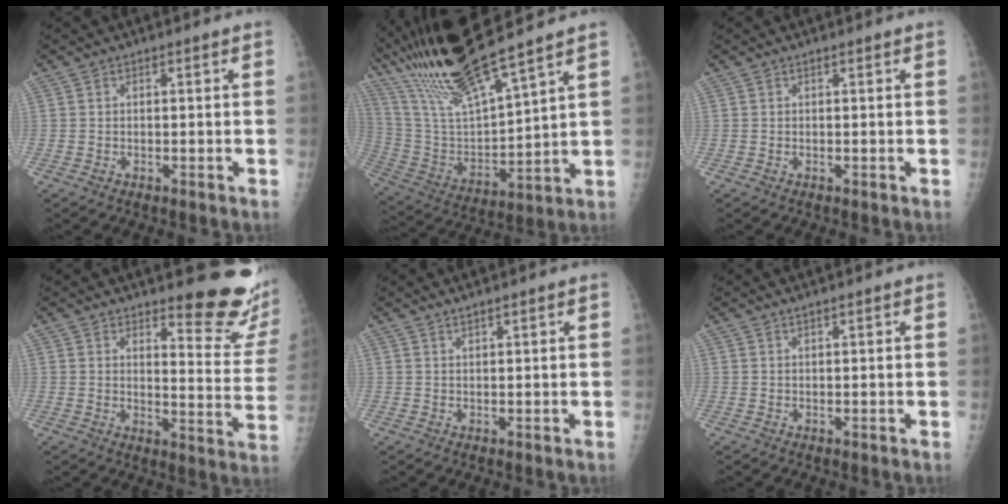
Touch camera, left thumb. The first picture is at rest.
{"total": 20.6, "force": [16.4, 1.8, 12.4], "torque": [-0.221, -0.063, 0.323]}
{"total": 0.0}
{"total": 14.2, "force": [11.6, 3.0, 7.7], "torque": [-0.065, -0.117, 0.140]}
{"total": 1.3, "force": [1.1, 0.0, 0.7], "torque": [-0.006, -0.002, 0.022]}
{"total": 0.7, "force": [0.6, 0.0, 0.5], "torque": [-0.002, 0.000, 0.014]}